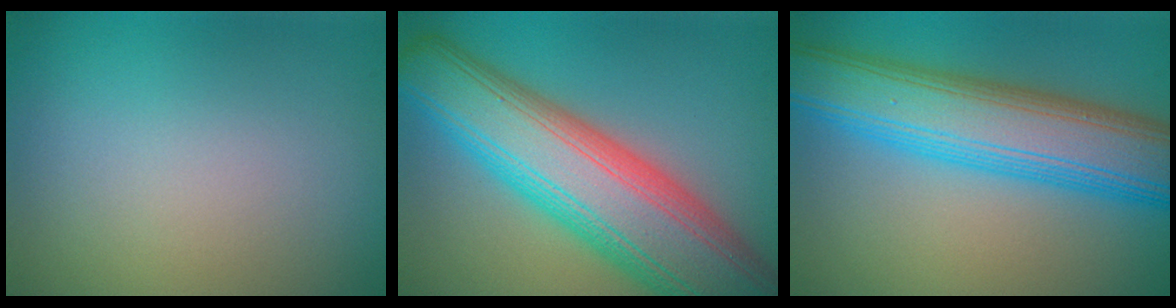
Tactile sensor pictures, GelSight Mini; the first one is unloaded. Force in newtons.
{"total": 12.8, "press": 12.7, "slide": 0.8}
{"total": 10.2, "press": 10.2, "slide": 0.2}